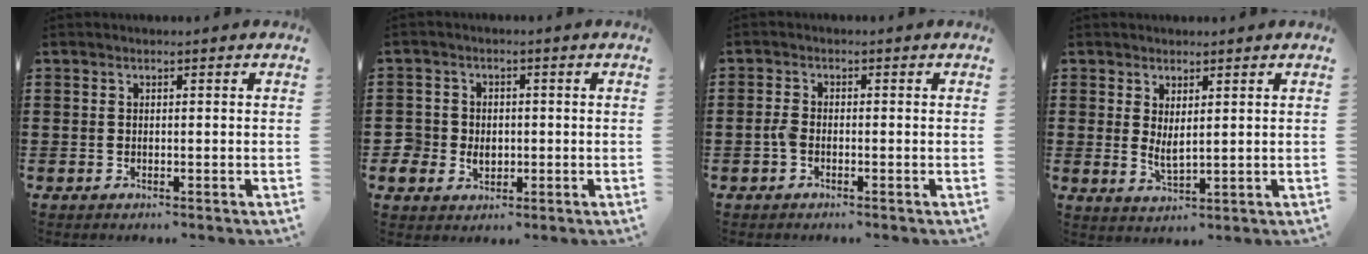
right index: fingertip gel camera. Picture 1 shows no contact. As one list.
[{"total": 3.6, "force": [-0.7, 3.4, 0.9], "torque": [-0.029, 0.007, -0.017]}, {"total": 1.8, "force": [-0.7, 0.9, 1.3], "torque": [-0.035, 0.000, -0.017]}, {"total": 2.6, "force": [1.1, 0.9, 2.2], "torque": [-0.044, -0.001, 0.022]}]